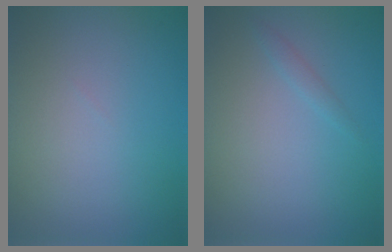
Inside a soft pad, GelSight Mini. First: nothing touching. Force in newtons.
{"total": 0.7, "press": 0.7, "slide": 0.0}